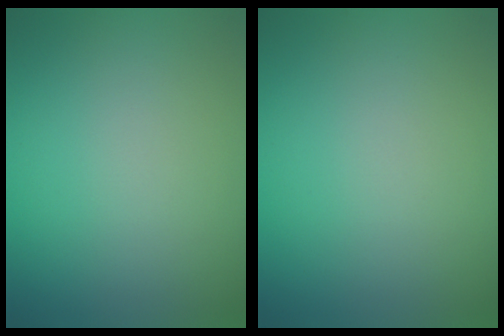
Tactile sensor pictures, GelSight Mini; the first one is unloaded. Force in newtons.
{"total": 0.0}